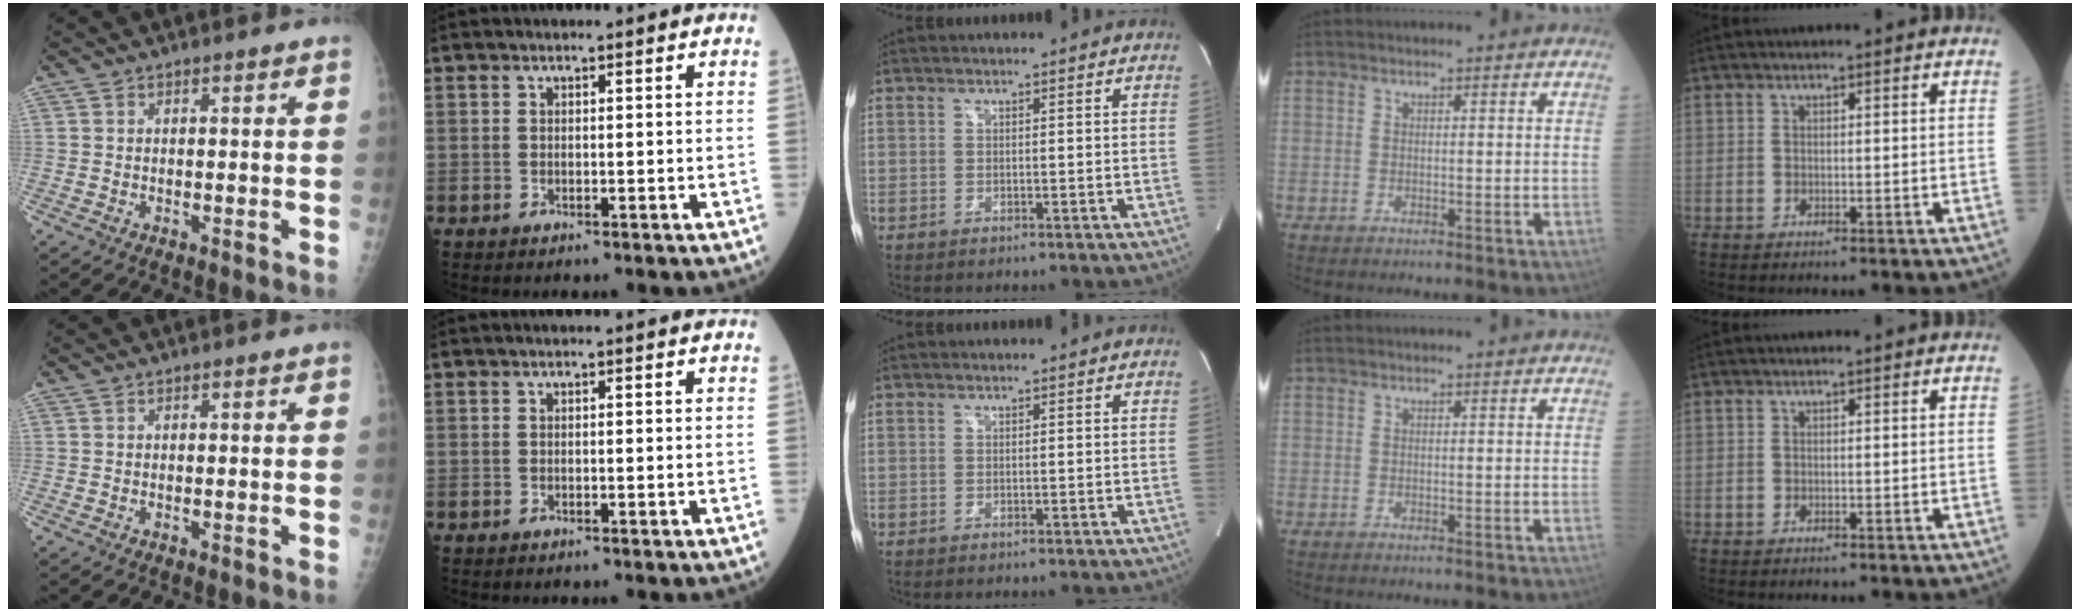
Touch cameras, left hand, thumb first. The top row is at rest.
{}